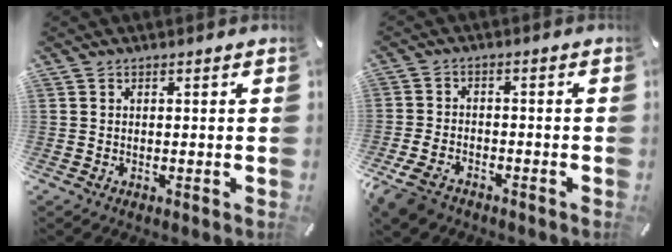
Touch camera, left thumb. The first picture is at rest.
{"total": 6.5, "force": [-4.6, 3.5, 3.0], "torque": [-0.083, 0.008, -0.090]}